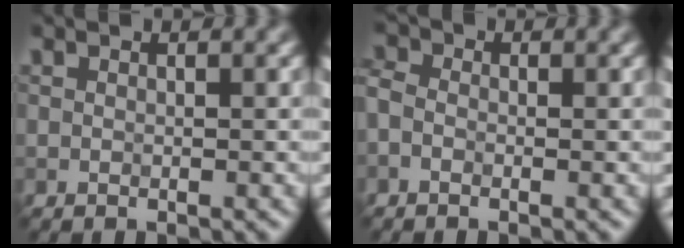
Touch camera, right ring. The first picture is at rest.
{"total": 1.7, "force": [-0.5, 1.2, 1.0], "torque": [-0.027, 0.003, -0.023]}